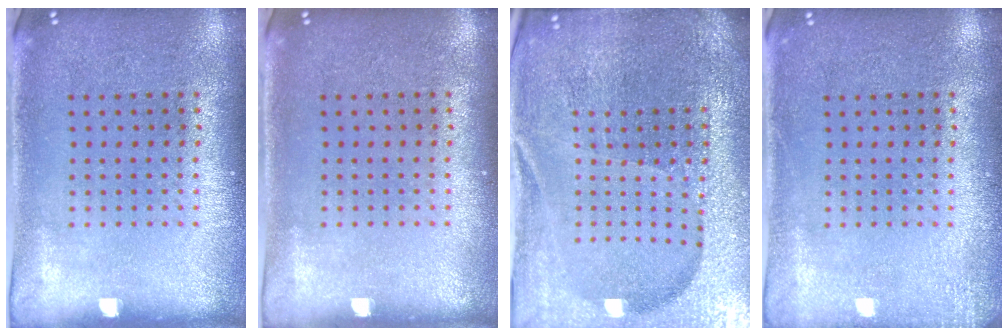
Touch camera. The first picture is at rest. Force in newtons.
{"total": 0.0}
{"total": 5.0, "press": 4.7, "slide": 1.7}
{"total": 1.5, "press": 1.5, "slide": 0.3}